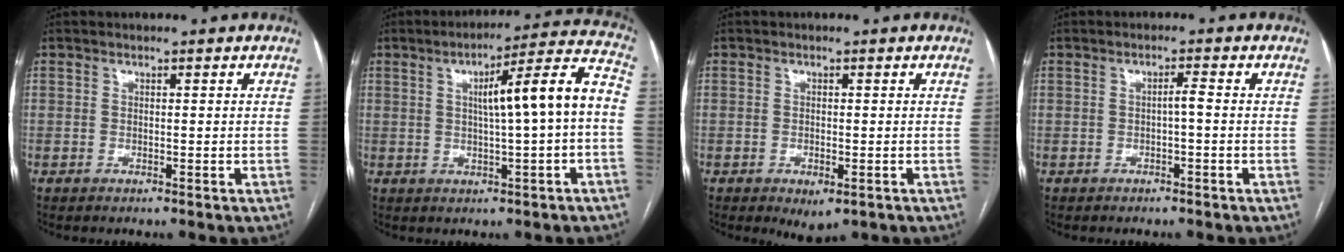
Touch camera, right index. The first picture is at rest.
{"total": 12.1, "force": [0.2, 0.2, 12.1], "torque": [-0.168, 0.031, 0.003]}
{"total": 3.1, "force": [-1.5, 1.4, 2.3], "torque": [-0.032, -0.003, -0.011]}
{"total": 1.4, "force": [-0.3, 0.0, 1.4], "torque": [-0.020, 0.003, -0.005]}